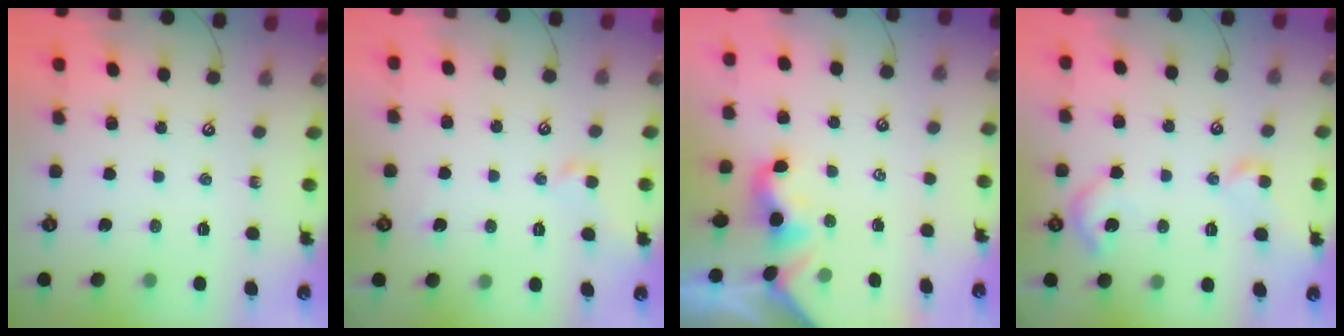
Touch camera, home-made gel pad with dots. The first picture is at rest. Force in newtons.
{"total": 0.8, "press": 0.8, "slide": 0.2}
{"total": 2.1, "press": 2.1, "slide": 0.5}
{"total": 5.8, "press": 5.8, "slide": 0.9}